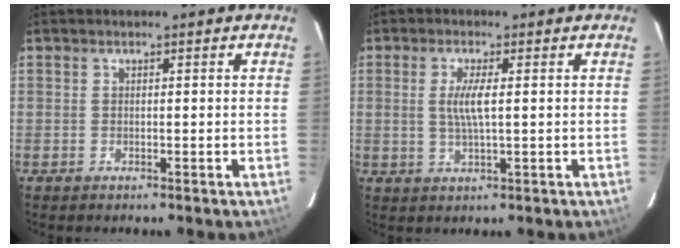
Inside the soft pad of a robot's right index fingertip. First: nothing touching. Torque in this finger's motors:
{"motor_torque": [0.09, 0.04, 0.13, 0.06]}